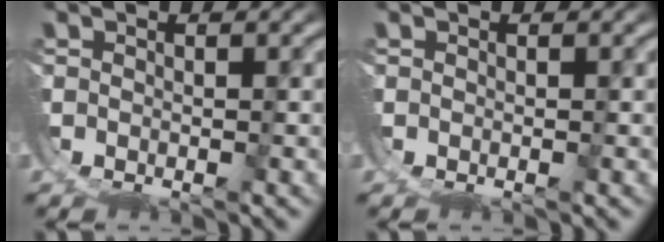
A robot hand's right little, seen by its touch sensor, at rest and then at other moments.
{"total": 0.0}